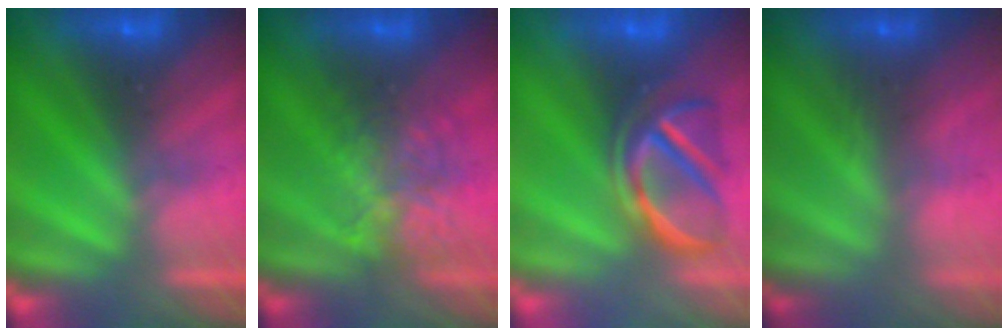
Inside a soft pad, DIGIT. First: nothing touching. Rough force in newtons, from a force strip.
{"total": 2.3}
{"total": 3.9}
{"total": 2.9}